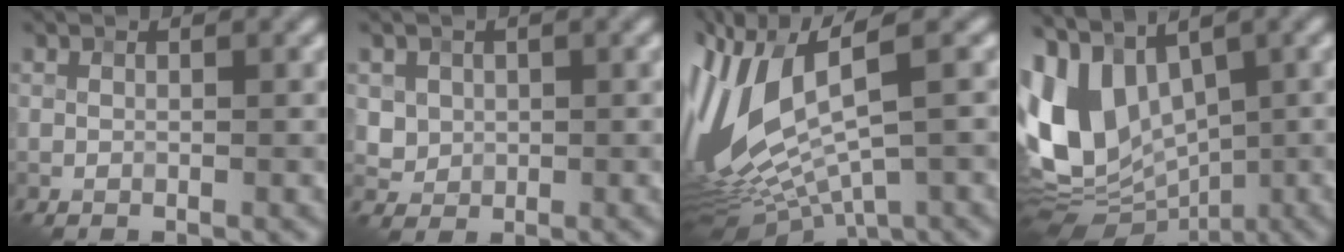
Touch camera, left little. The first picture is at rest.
{"total": 2.5, "force": [0.9, 2.1, 0.9], "torque": [-0.024, 0.001, 0.034]}
{"total": 11.8, "force": [0.0, 4.6, 10.9], "torque": [-0.250, -0.010, 0.023]}
{"total": 11.2, "force": [1.6, 7.7, 8.0], "torque": [-0.169, 0.000, 0.015]}